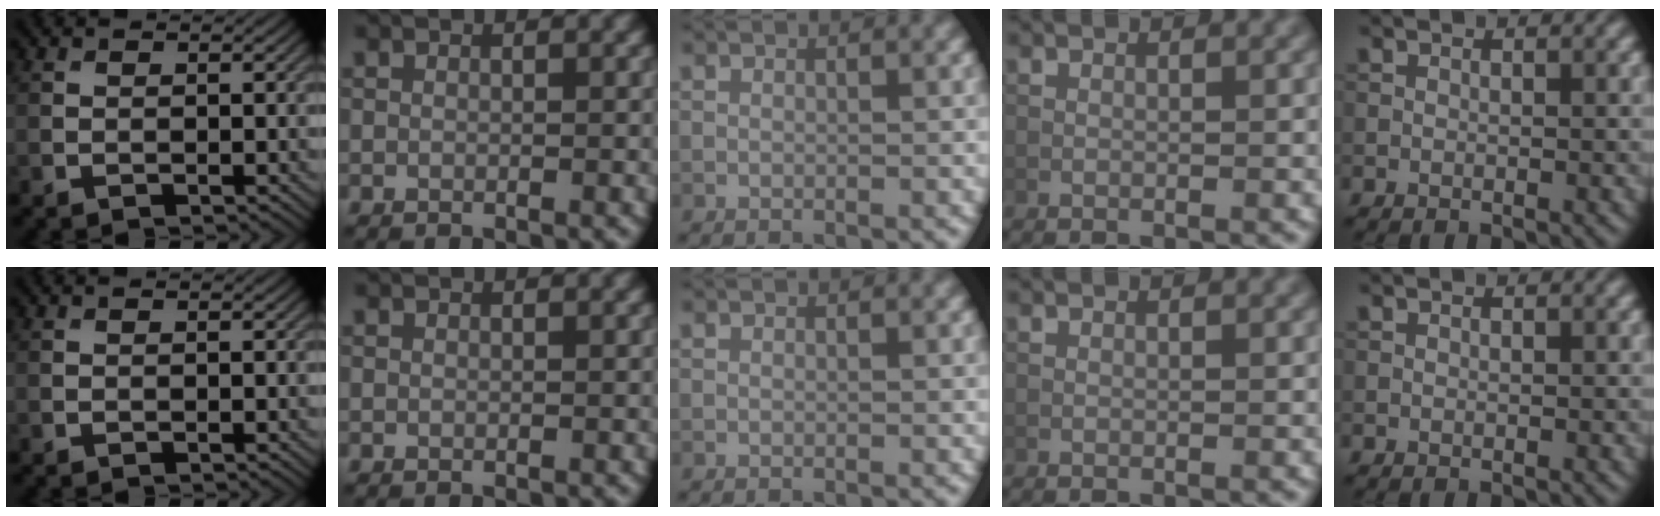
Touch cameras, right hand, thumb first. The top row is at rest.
{}